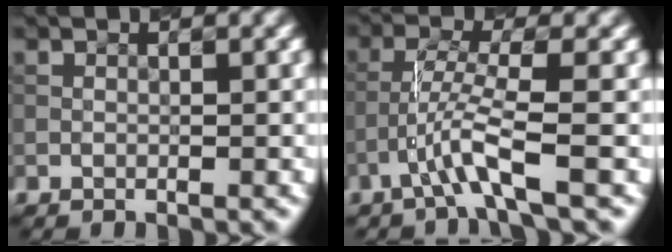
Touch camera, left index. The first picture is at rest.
{"total": 3.6, "force": [-1.8, 0.0, 3.2], "torque": [-0.068, 0.008, -0.045]}